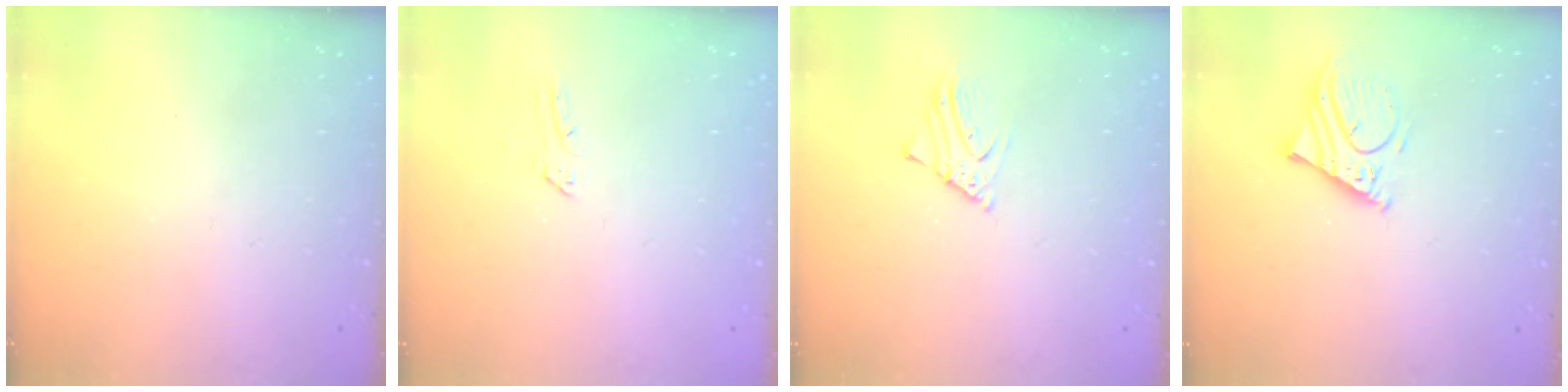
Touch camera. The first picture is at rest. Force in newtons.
{"total": 1.6, "press": 1.6, "slide": 0.2}
{"total": 1.8, "press": 1.8, "slide": 0.2}
{"total": 7.4, "press": 7.4, "slide": 0.8}